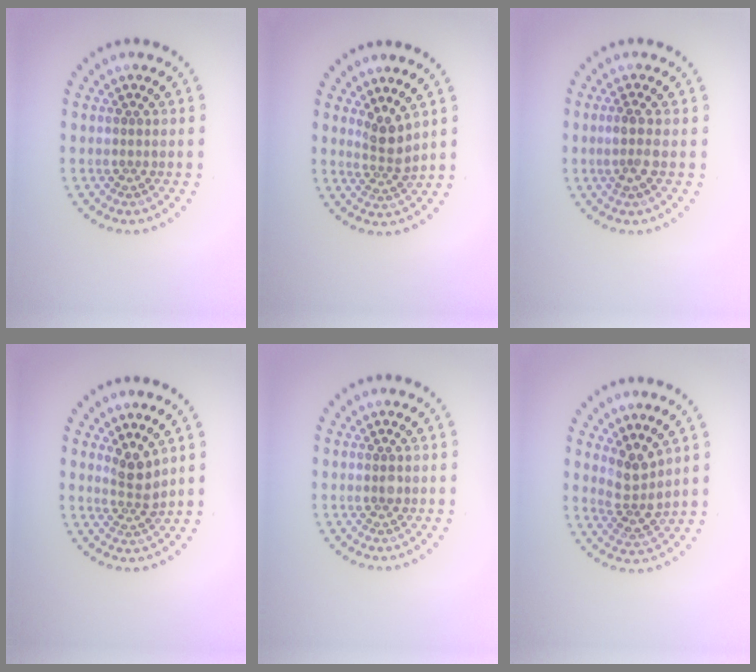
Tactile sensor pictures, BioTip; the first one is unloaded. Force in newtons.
{"total": 2.4, "press": 1.8, "slide": 1.5}
{"total": 1.5, "press": 1.2, "slide": 0.8}
{"total": 2.4, "press": 1.8, "slide": 1.5}
{"total": 0.7, "press": 0.7, "slide": 0.0}
{"total": 2.8, "press": 2.1, "slide": 1.8}